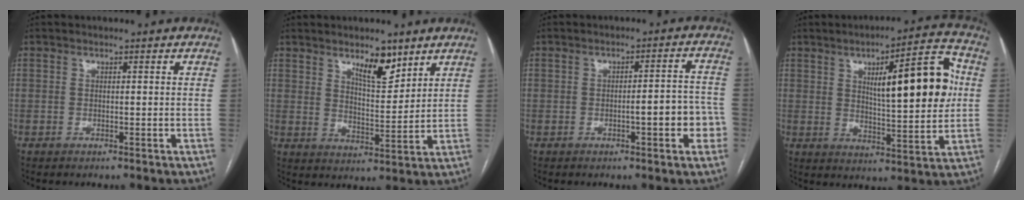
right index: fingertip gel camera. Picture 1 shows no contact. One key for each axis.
{"total": 6.6, "fx": 4.6, "fy": 2.1, "fz": 4.2, "tx": -0.072, "ty": -0.007, "tz": 0.078}
{"total": 6.1, "fx": -2.0, "fy": 1.3, "fz": 5.7, "tx": -0.066, "ty": 0.019, "tz": -0.024}
{"total": 15.8, "fx": 3.2, "fy": 3.1, "fz": 15.1, "tx": -0.212, "ty": 0.021, "tz": 0.048}